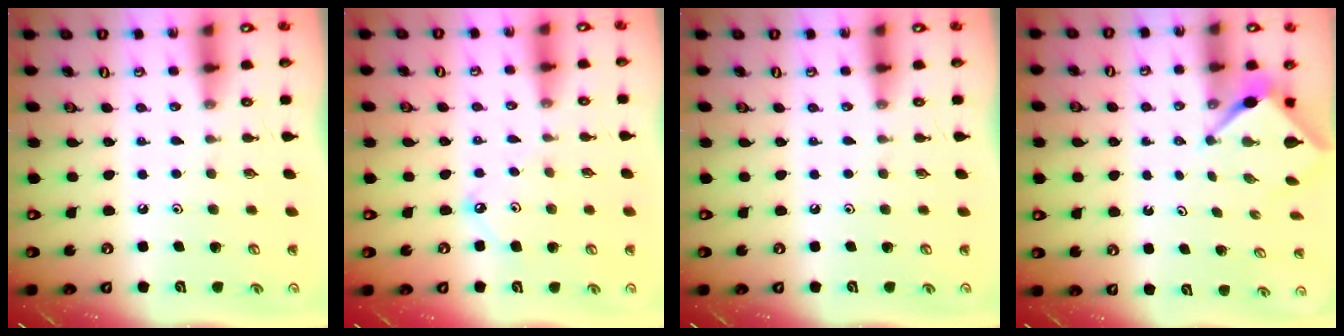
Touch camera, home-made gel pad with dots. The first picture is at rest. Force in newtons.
{"total": 5.0, "press": 5.0, "slide": 0.3}
{"total": 0.0}
{"total": 3.0, "press": 3.0, "slide": 0.3}